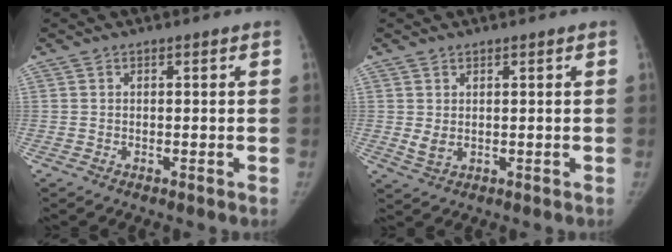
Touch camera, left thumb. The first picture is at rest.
{"total": 2.4, "force": [0.7, 1.5, 1.7], "torque": [-0.033, -0.009, 0.022]}